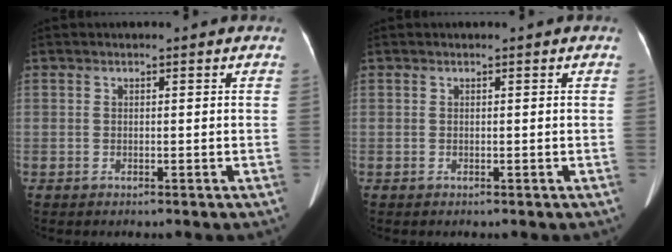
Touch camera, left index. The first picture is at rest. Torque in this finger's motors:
{"motor_torque": [0.02, -0.01, 0.01, 0.00]}